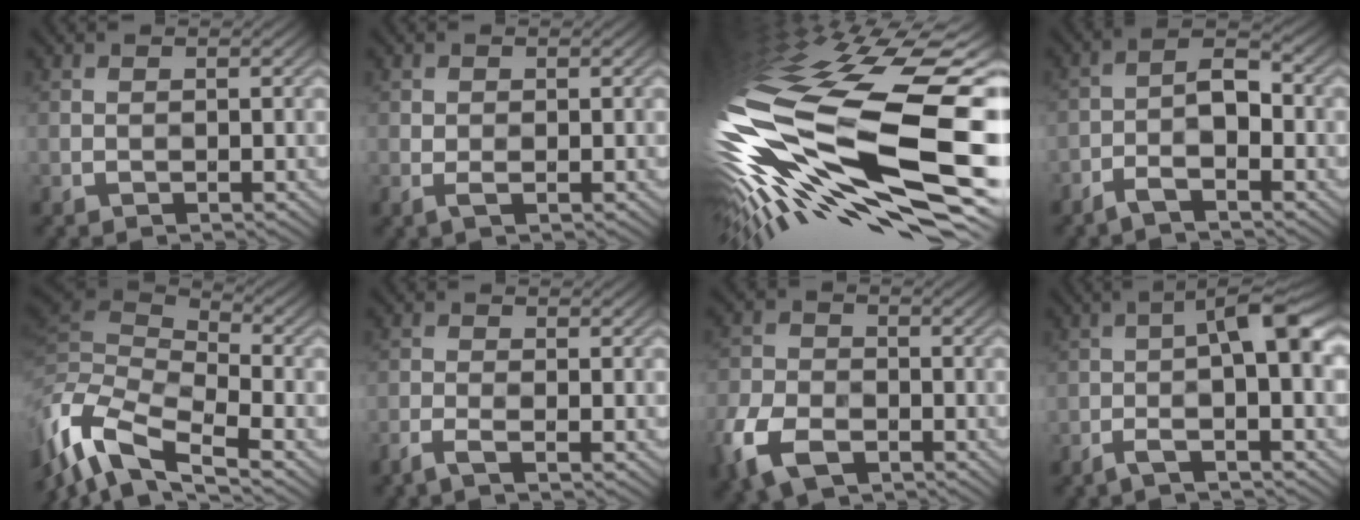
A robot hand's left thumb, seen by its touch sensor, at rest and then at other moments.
{"total": 1.5, "force": [0.6, 0.8, 1.1], "torque": [-0.024, 0.003, 0.006]}
{"total": 19.7, "force": [-0.2, 6.6, 18.6], "torque": [-0.405, -0.068, 0.014]}
{"total": 4.4, "force": [-1.6, 1.7, 3.7], "torque": [-0.058, 0.012, -0.038]}
{"total": 11.0, "force": [-3.6, 5.0, 9.1], "torque": [-0.225, 0.007, -0.070]}
{"total": 1.6, "force": [-0.6, 0.3, 1.5], "torque": [-0.031, 0.002, -0.022]}
{"total": 9.2, "force": [-4.0, 5.8, 5.8], "torque": [-0.144, -0.020, -0.086]}
{"total": 6.6, "force": [-0.3, 1.1, 6.5], "torque": [-0.094, 0.022, -0.014]}